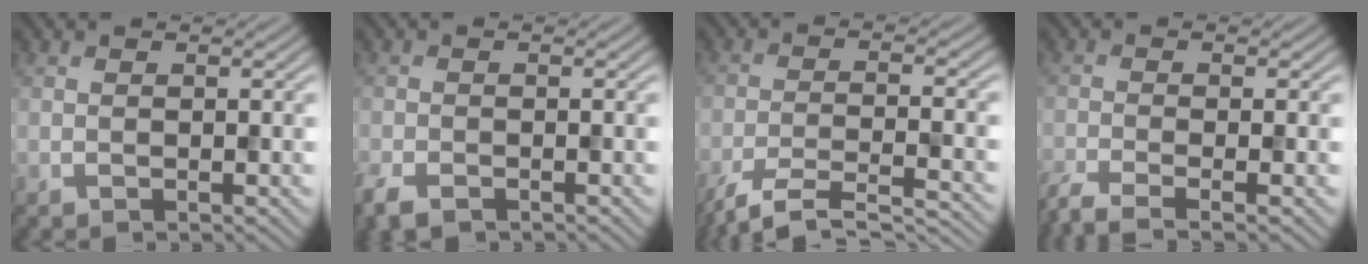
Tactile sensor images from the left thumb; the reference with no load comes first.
{"total": 3.5, "force": [-2.7, 1.4, 1.8], "torque": [-0.039, -0.015, -0.056]}
{"total": 8.5, "force": [-6.8, 1.7, 4.8], "torque": [-0.094, -0.008, -0.114]}
{"total": 4.4, "force": [-3.1, 0.8, 3.1], "torque": [-0.046, -0.007, -0.071]}